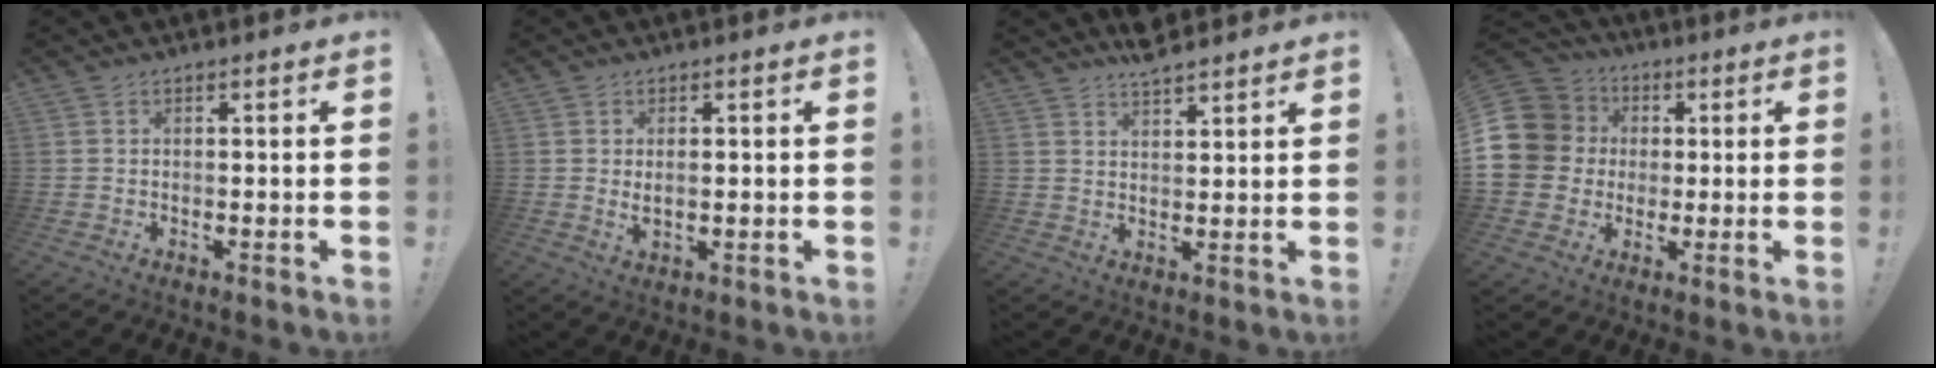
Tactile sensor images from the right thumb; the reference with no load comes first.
{"total": 2.5, "force": [1.2, 1.1, 1.9], "torque": [-0.022, -0.006, 0.020]}
{"total": 5.4, "force": [5.0, 1.4, 1.6], "torque": [-0.017, -0.029, 0.090]}
{"total": 14.9, "force": [2.3, 13.4, 6.1], "torque": [-0.108, 0.004, 0.060]}